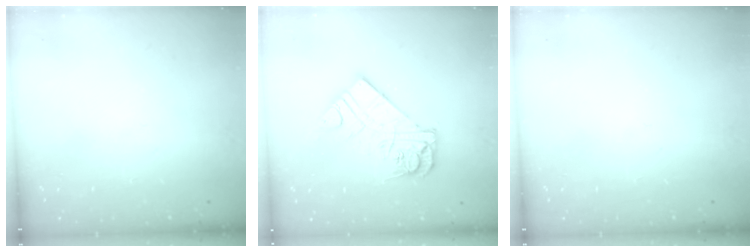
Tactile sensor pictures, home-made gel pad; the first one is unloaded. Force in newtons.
{"total": 13.7, "press": 13.7, "slide": 1.4}
{"total": 0.0}